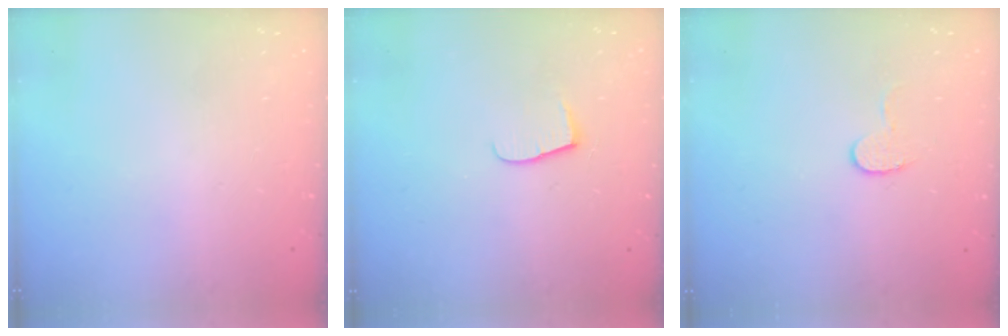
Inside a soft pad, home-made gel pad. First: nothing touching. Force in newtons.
{"total": 6.5, "press": 6.5, "slide": 0.7}
{"total": 6.2, "press": 6.1, "slide": 0.6}